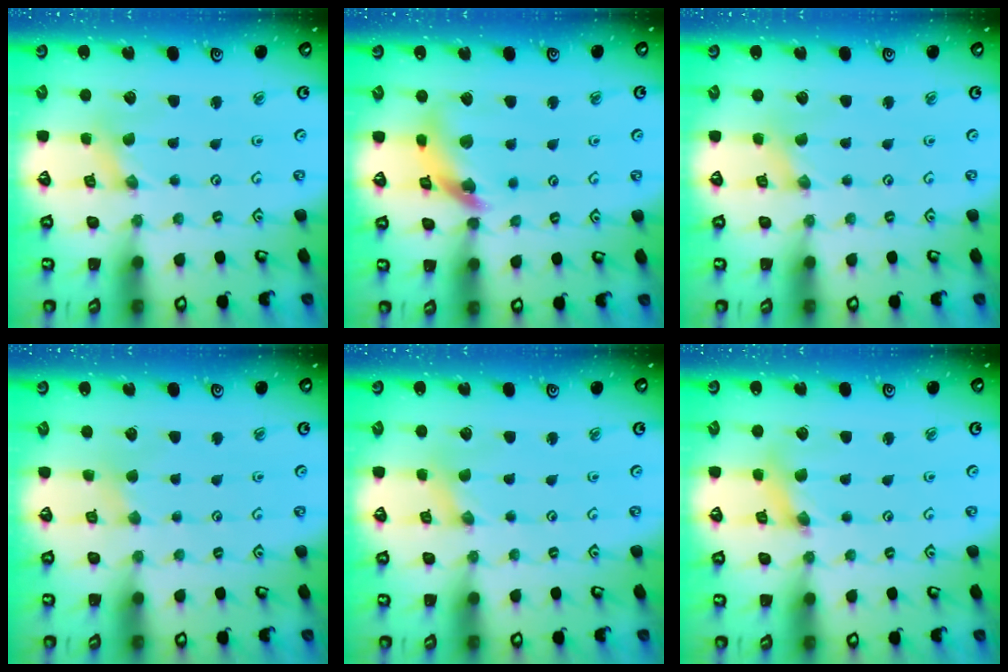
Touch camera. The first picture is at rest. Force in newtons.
{"total": 13.3, "press": 13.2, "slide": 1.6}
{"total": 0.0}
{"total": 2.0, "press": 2.0, "slide": 0.3}
{"total": 0.0}
{"total": 3.2, "press": 3.1, "slide": 0.4}